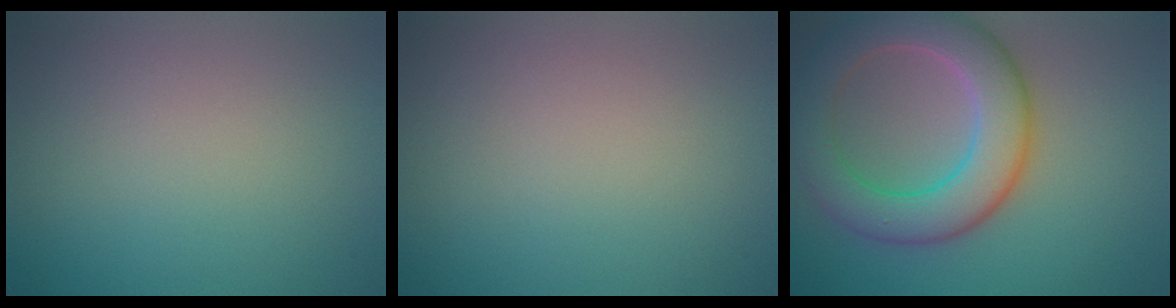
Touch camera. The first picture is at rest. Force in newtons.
{"total": 0.0}
{"total": 8.0, "press": 7.9, "slide": 0.7}